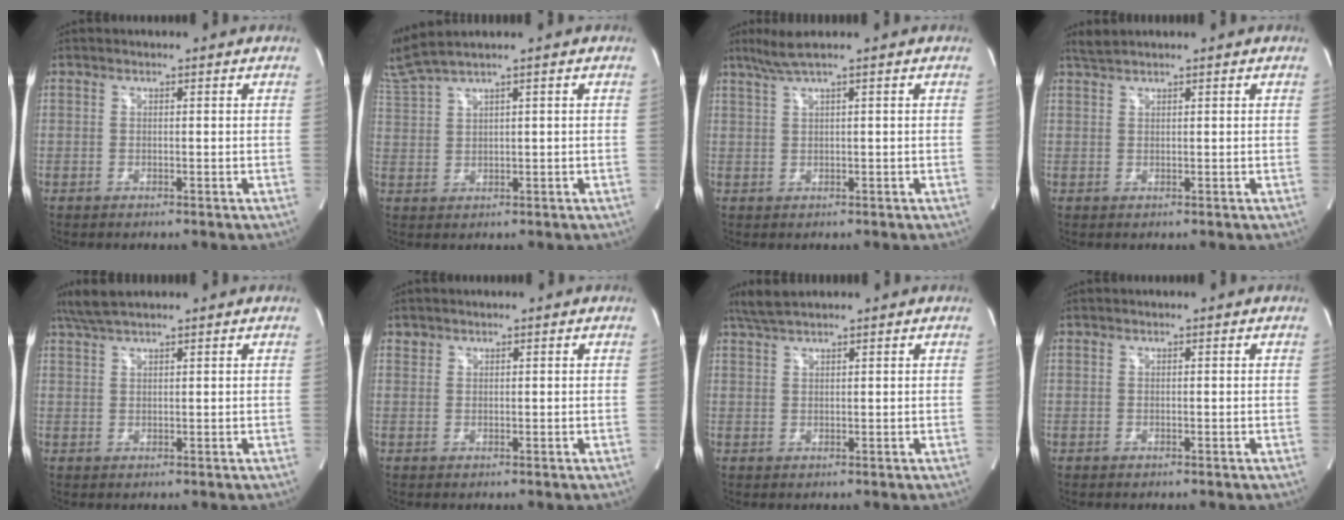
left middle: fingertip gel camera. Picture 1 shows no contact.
{"total": 5.1, "force": [4.3, -1.5, 2.3], "torque": [-0.073, 0.015, 0.104]}
{"total": 3.2, "force": [2.2, -0.8, 2.2], "torque": [-0.059, 0.012, 0.050]}
{"total": 1.7, "force": [1.6, -0.2, 0.5], "torque": [-0.014, 0.013, 0.038]}
{"total": 4.9, "force": [4.1, 0.4, 2.7], "torque": [-0.057, 0.025, 0.081]}
{"total": 0.8, "force": [0.6, 0.4, -0.1], "torque": [0.004, 0.005, 0.011]}
{"total": 3.6, "force": [3.2, 0.1, 1.8], "torque": [-0.040, 0.017, 0.065]}
{"total": 0.0}